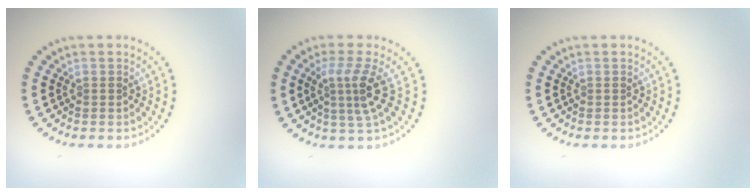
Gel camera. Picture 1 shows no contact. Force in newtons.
{"total": 3.3, "press": 2.3, "slide": 2.4}
{"total": 0.0}